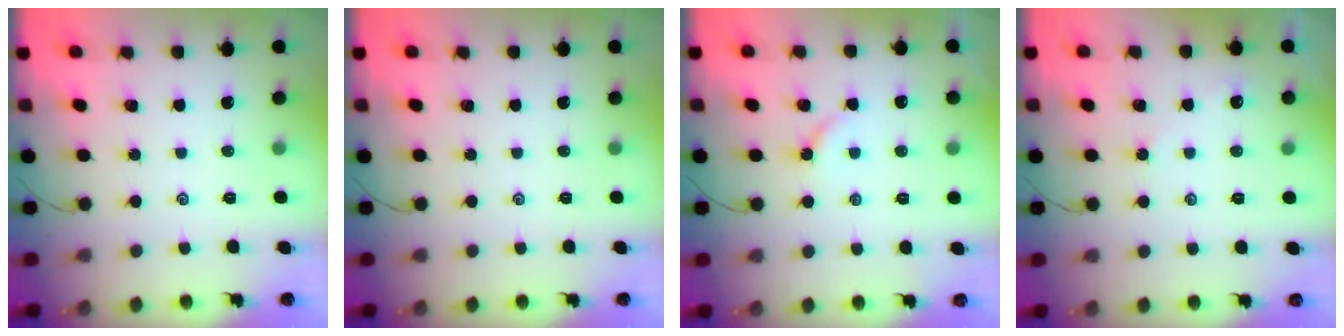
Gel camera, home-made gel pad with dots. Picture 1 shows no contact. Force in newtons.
{"total": 0.0}
{"total": 4.6, "press": 4.5, "slide": 0.7}
{"total": 3.0, "press": 2.9, "slide": 0.4}